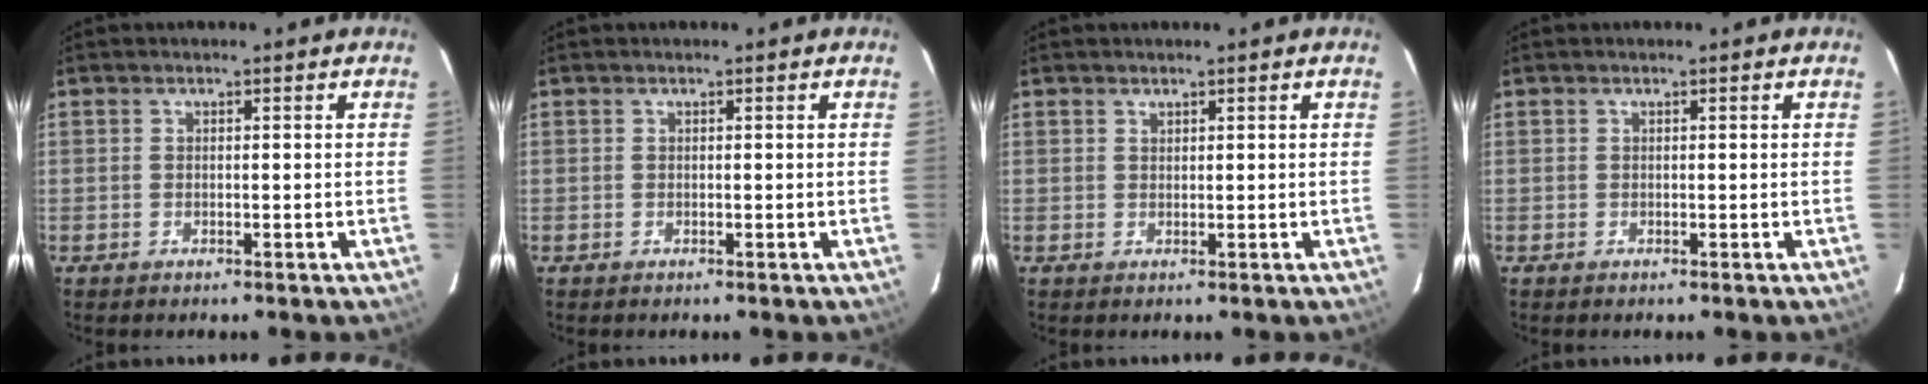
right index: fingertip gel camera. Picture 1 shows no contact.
{"total": 0.0}
{"total": 0.6, "force": [0.5, 0.2, 0.1], "torque": [0.000, 0.001, 0.010]}
{"total": 0.0}